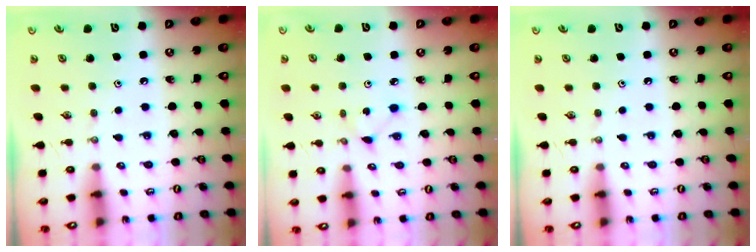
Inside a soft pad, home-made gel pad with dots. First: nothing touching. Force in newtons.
{"total": 2.7, "press": 2.7, "slide": 0.3}
{"total": 0.0}